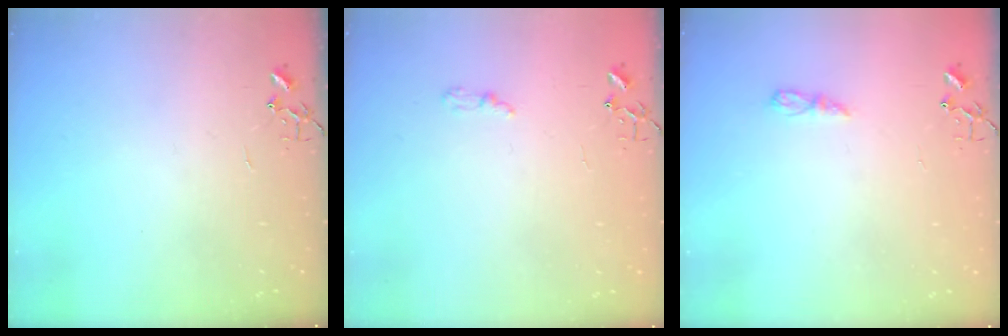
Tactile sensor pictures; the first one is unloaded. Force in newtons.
{"total": 4.6, "press": 4.5, "slide": 0.6}
{"total": 5.2, "press": 5.2, "slide": 0.7}